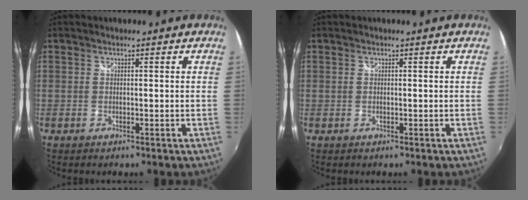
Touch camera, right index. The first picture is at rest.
{"total": 0.0}